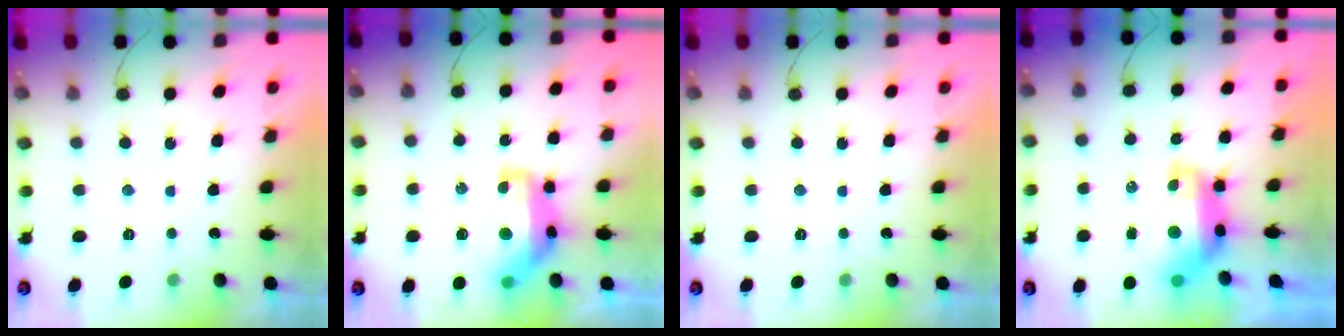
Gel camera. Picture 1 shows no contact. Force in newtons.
{"total": 15.3, "press": 15.2, "slide": 1.3}
{"total": 0.0}
{"total": 12.6, "press": 12.6, "slide": 1.0}